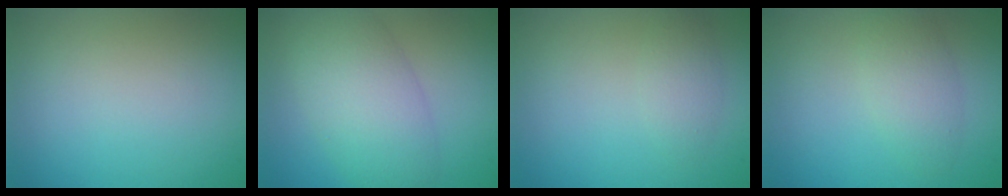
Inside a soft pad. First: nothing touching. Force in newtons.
{"total": 6.5, "press": 6.5, "slide": 0.1}
{"total": 1.6, "press": 1.6, "slide": 0.1}
{"total": 2.7, "press": 2.7, "slide": 0.1}